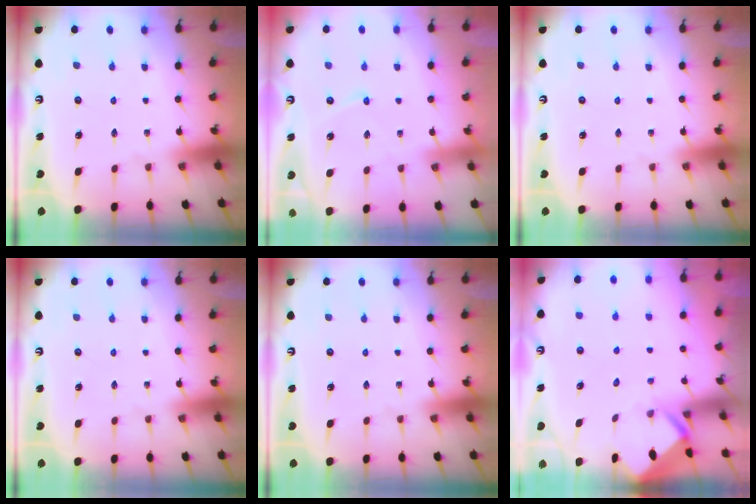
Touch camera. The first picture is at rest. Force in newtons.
{"total": 2.1, "press": 2.1, "slide": 0.2}
{"total": 0.0}
{"total": 0.0}
{"total": 0.0}
{"total": 2.3, "press": 2.3, "slide": 0.2}